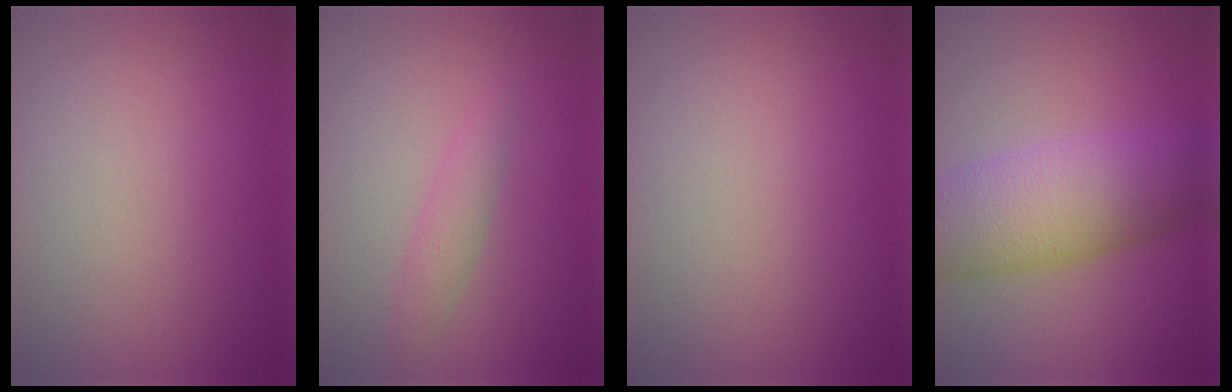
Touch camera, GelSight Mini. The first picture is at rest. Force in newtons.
{"total": 1.6, "press": 1.6, "slide": 0.1}
{"total": 0.0}
{"total": 9.0, "press": 9.0, "slide": 0.1}